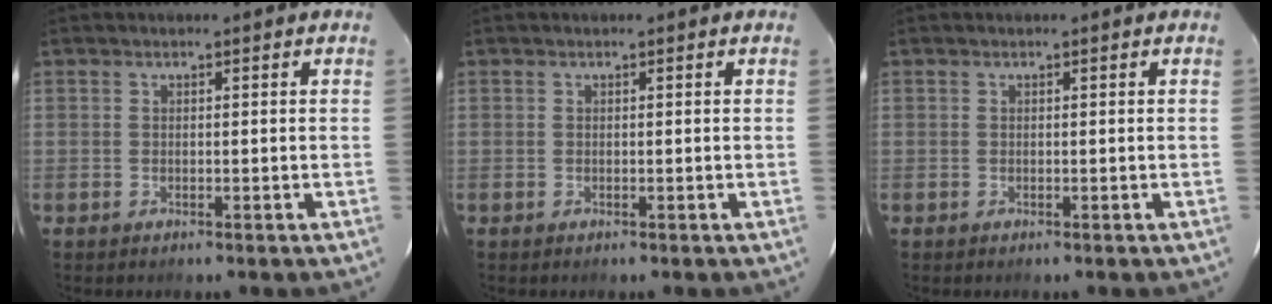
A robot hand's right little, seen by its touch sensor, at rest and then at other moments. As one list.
[{"total": 0.0}, {"total": 0.0}]